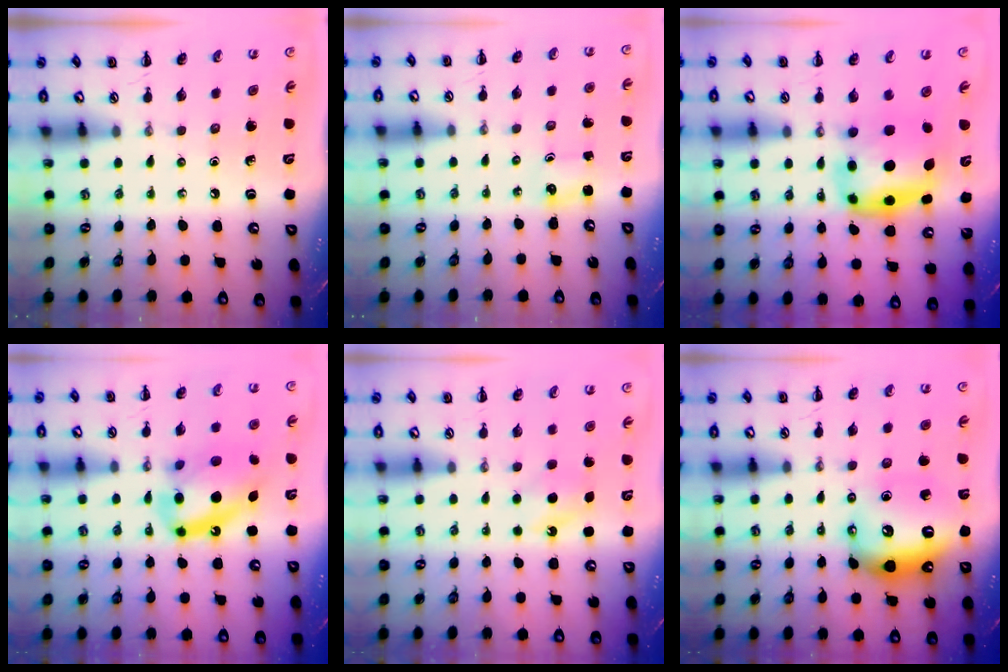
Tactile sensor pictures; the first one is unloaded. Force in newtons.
{"total": 1.2, "press": 1.2, "slide": 0.2}
{"total": 6.0, "press": 5.9, "slide": 1.4}
{"total": 15.2, "press": 14.7, "slide": 3.8}
{"total": 5.4, "press": 5.2, "slide": 1.2}
{"total": 14.1, "press": 14.0, "slide": 1.6}